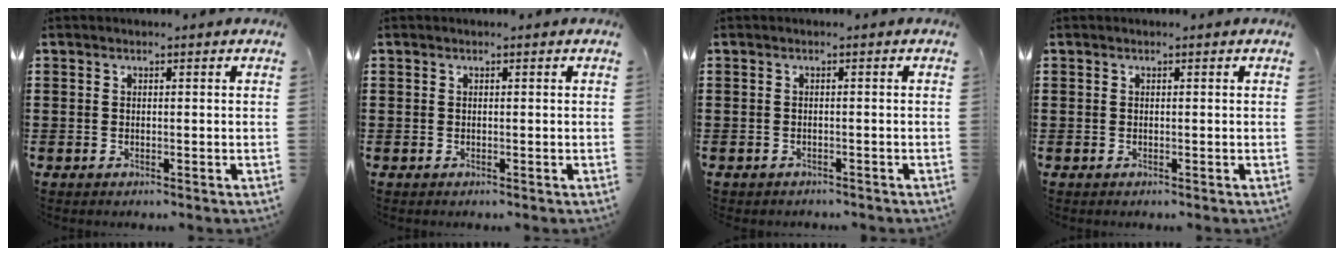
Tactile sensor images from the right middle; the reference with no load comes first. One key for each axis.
{"total": 0.0}
{"total": 0.6, "fx": -0.6, "fy": 0.1, "fz": 0.0, "tx": -0.002, "ty": 0.000, "tz": -0.013}
{"total": 0.0}